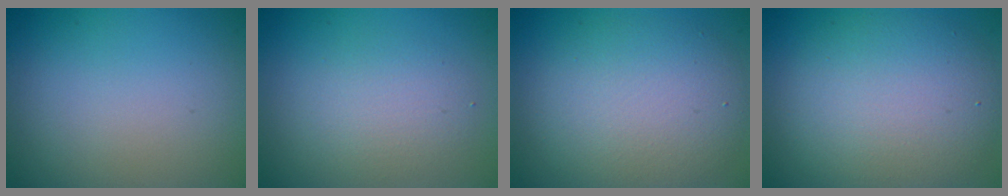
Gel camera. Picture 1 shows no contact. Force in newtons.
{"total": 2.6, "press": 2.6, "slide": 0.2}
{"total": 6.0, "press": 6.0, "slide": 0.3}
{"total": 6.6, "press": 6.6, "slide": 0.7}